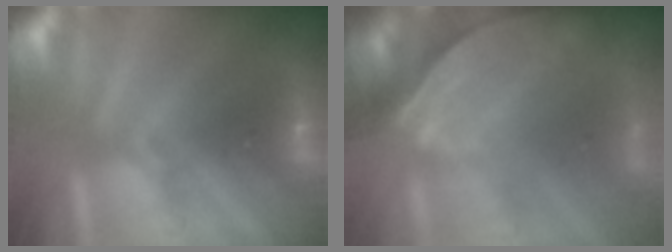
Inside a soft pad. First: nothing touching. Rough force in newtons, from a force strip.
{"total": 11.7}